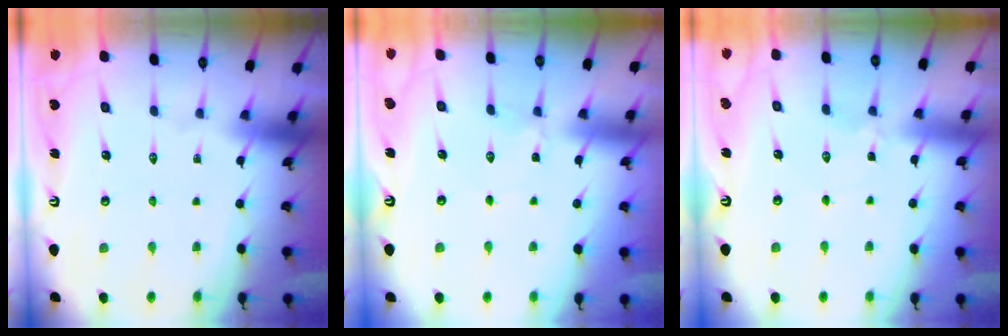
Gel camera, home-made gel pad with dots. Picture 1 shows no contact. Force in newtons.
{"total": 2.8, "press": 2.8, "slide": 0.3}
{"total": 2.8, "press": 2.8, "slide": 0.3}